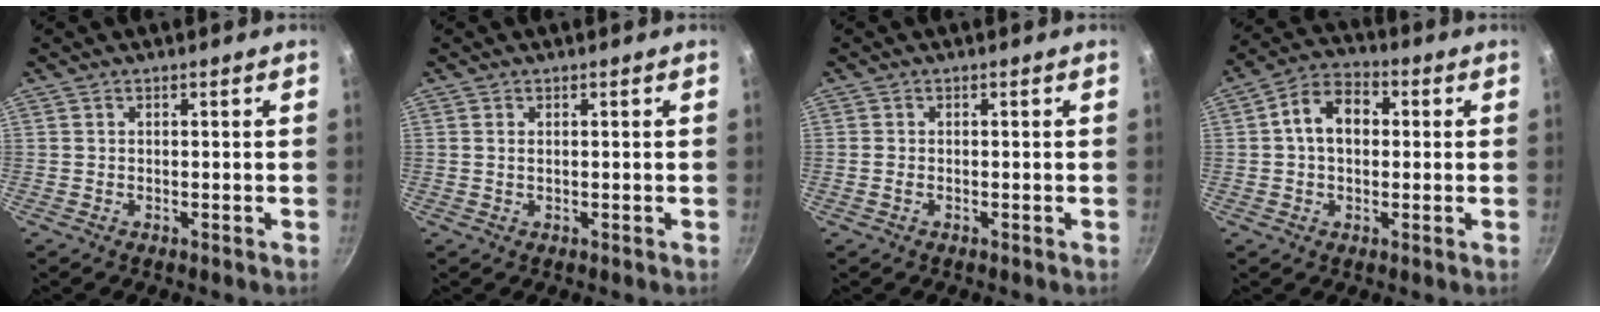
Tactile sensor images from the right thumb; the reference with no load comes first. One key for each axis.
{"total": 0.8, "fx": 0.2, "fy": 0.4, "fz": 0.7, "tx": -0.013, "ty": 0.000, "tz": 0.003}
{"total": 1.0, "fx": -0.3, "fy": 0.7, "fz": 0.7, "tx": -0.014, "ty": 0.001, "tz": -0.007}
{"total": 9.5, "fx": 1.1, "fy": 6.6, "fz": 6.7, "tx": -0.086, "ty": 0.026, "tz": 0.004}